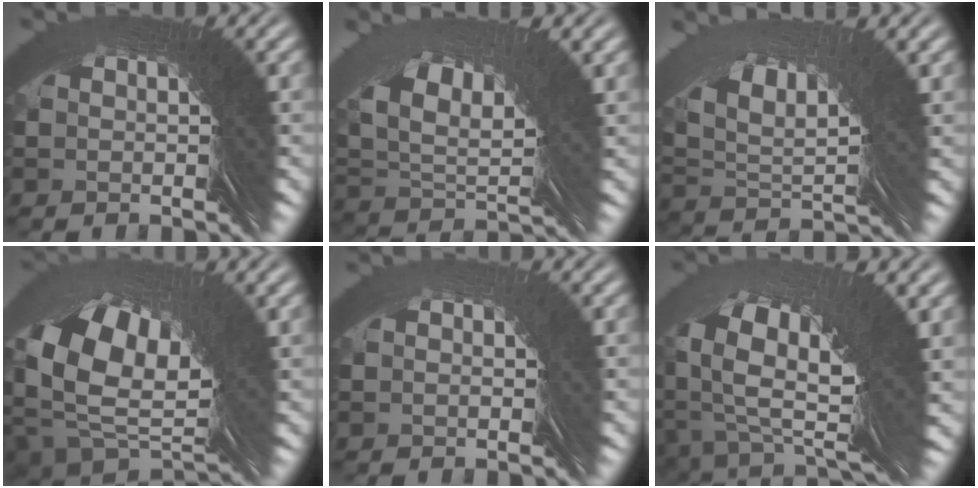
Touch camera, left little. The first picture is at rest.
{"total": 4.3, "force": [3.4, 0.7, 2.4], "torque": [-0.053, 0.027, 0.048]}
{"total": 4.5, "force": [3.9, -0.5, 2.1], "torque": [-0.047, 0.043, 0.052]}
{"total": 10.1, "force": [0.5, 6.4, 7.9], "torque": [-0.143, -0.022, 0.014]}
{"total": 1.0, "force": [0.2, 0.6, -0.8], "torque": [0.008, 0.004, -0.002]}
{"total": 6.5, "force": [-2.0, 2.3, 5.8], "torque": [-0.099, -0.017, -0.018]}